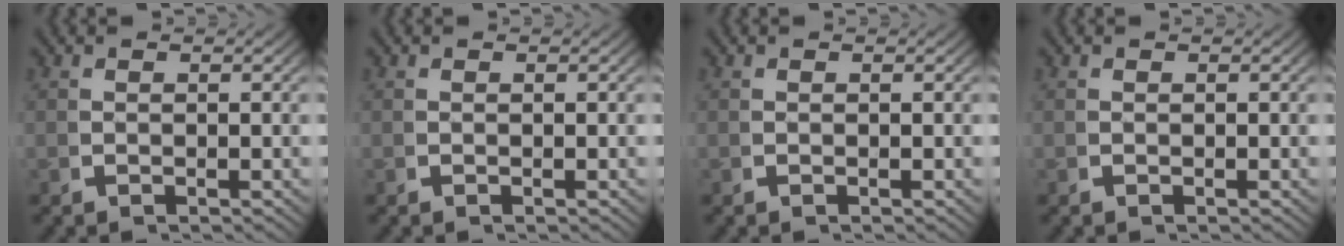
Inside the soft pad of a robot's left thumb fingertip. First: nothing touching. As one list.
[{"total": 0.0}, {"total": 0.0}, {"total": 0.0}]